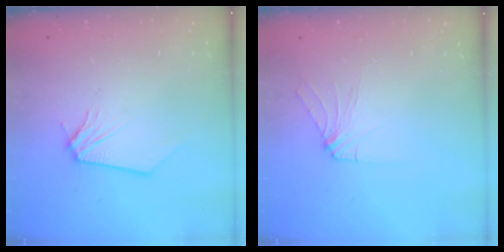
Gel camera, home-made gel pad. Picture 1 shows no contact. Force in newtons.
{"total": 5.5, "press": 5.5, "slide": 0.6}